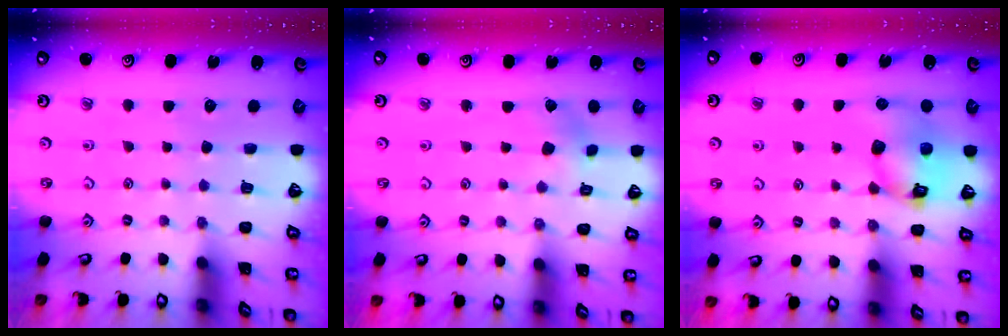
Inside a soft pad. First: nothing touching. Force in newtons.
{"total": 4.0, "press": 4.0, "slide": 0.5}
{"total": 10.8, "press": 10.7, "slide": 1.4}